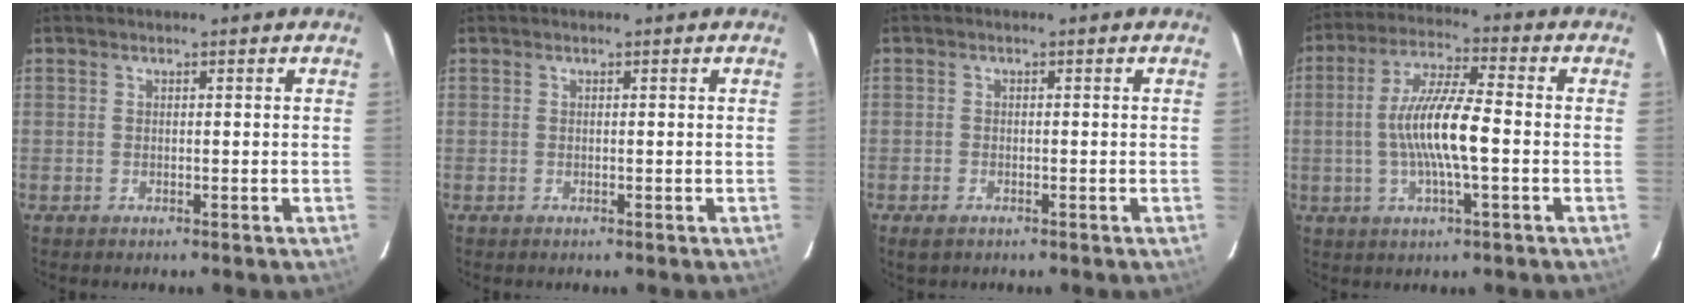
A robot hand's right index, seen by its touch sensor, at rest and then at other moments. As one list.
[{"total": 0.0}, {"total": 2.0, "force": [-1.4, 1.0, 1.0], "torque": [-0.022, -0.005, -0.026]}, {"total": 11.3, "force": [-1.4, 1.7, 11.1], "torque": [-0.214, 0.004, -0.028]}]